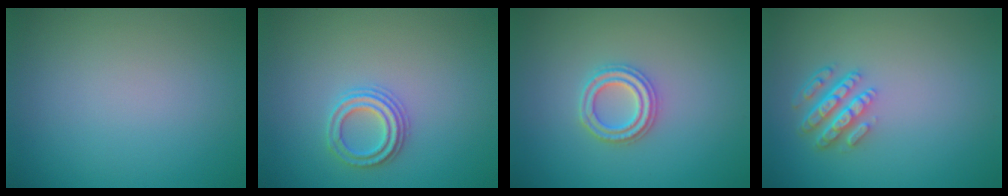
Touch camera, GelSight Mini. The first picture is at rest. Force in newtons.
{"total": 2.3, "press": 2.2, "slide": 0.5}
{"total": 2.4, "press": 2.4, "slide": 0.4}
{"total": 4.2, "press": 3.2, "slide": 2.8}